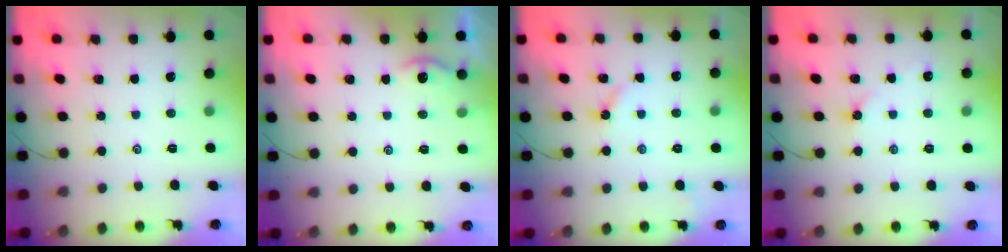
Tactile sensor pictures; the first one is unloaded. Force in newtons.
{"total": 2.6, "press": 2.6, "slide": 0.3}
{"total": 2.6, "press": 2.6, "slide": 0.3}
{"total": 1.9, "press": 1.9, "slide": 0.4}